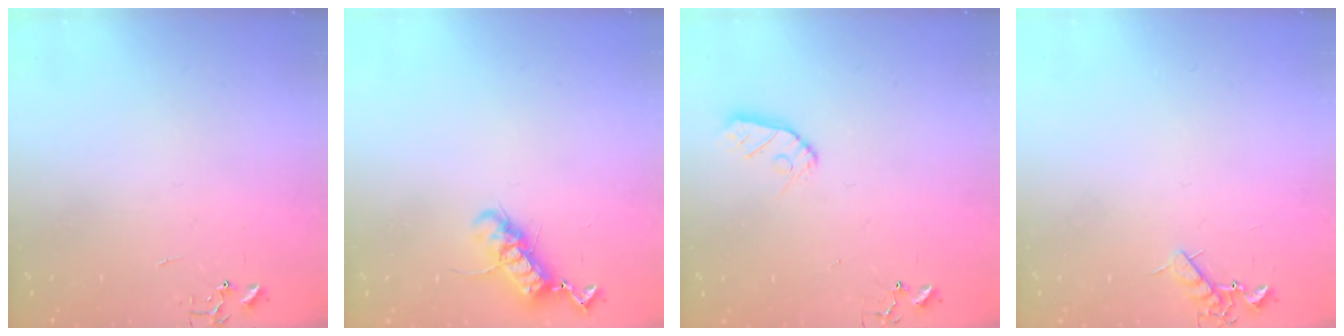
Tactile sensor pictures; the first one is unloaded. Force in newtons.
{"total": 12.0, "press": 12.0, "slide": 1.3}
{"total": 8.0, "press": 8.0, "slide": 0.5}
{"total": 7.8, "press": 7.8, "slide": 0.8}